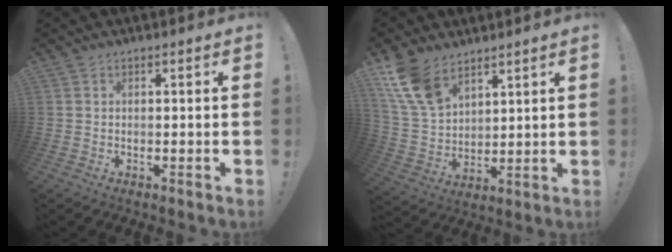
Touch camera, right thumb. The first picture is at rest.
{"total": 13.8, "force": [9.0, 7.9, 6.9], "torque": [-0.146, -0.044, 0.177]}